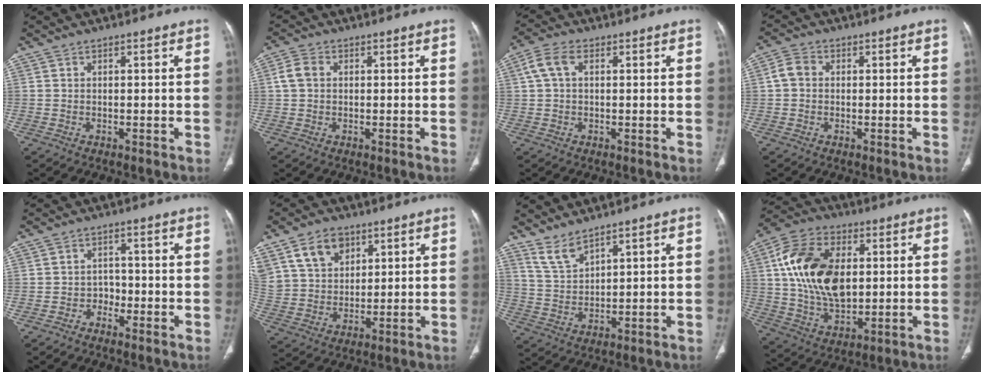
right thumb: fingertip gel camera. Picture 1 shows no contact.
{"total": 3.6, "force": [0.5, 2.8, 2.2], "torque": [-0.049, 0.011, 0.008]}
{"total": 4.8, "force": [1.2, 2.9, 3.6], "torque": [-0.078, 0.018, 0.023]}
{"total": 3.4, "force": [0.1, 2.8, 2.0], "torque": [-0.036, 0.011, -0.003]}
{"total": 2.3, "force": [-1.3, 1.8, 0.7], "torque": [0.009, 0.016, -0.029]}
{"total": 11.5, "force": [6.3, 8.0, 5.3], "torque": [-0.078, -0.018, 0.128]}
{"total": 5.1, "force": [4.5, 1.2, 2.3], "torque": [-0.046, -0.028, 0.104]}
{"total": 19.0, "force": [3.0, 11.8, 14.5], "torque": [-0.248, -0.003, 0.057]}